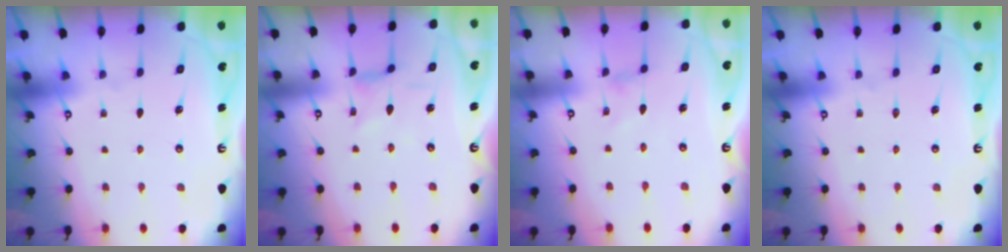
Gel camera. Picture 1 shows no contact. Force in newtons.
{"total": 2.1, "press": 2.1, "slide": 0.5}
{"total": 0.0}
{"total": 0.0}